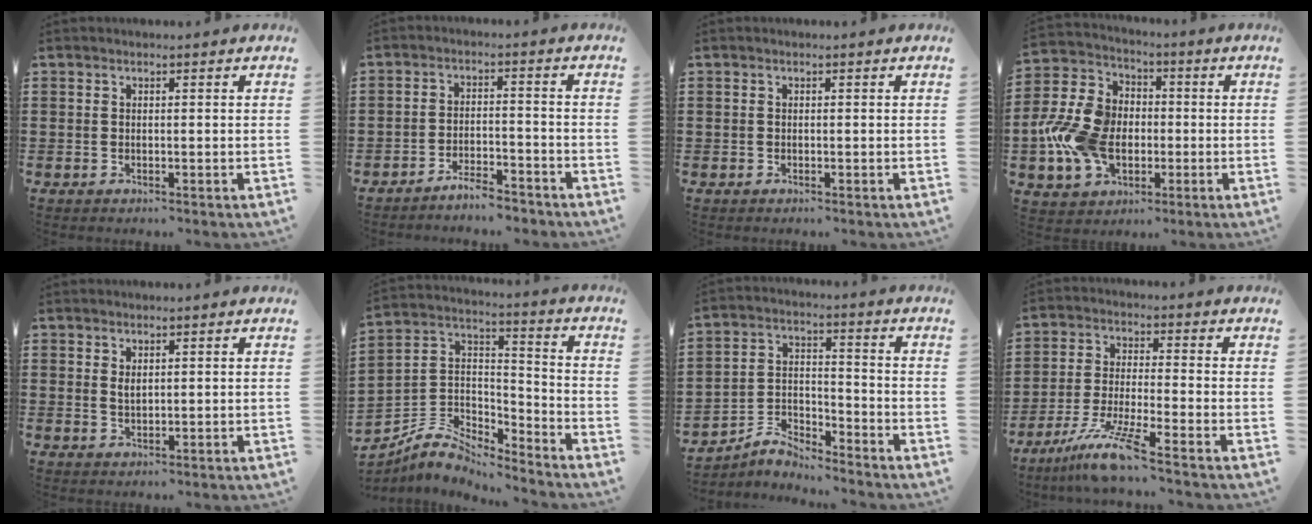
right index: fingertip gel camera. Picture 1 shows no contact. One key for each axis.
{"total": 4.2, "fx": -4.1, "fy": 0.5, "fz": 0.9, "tx": -0.017, "ty": 0.009, "tz": -0.083}
{"total": 0.0}
{"total": 12.2, "fx": -2.0, "fy": 8.9, "fz": 8.0, "tx": -0.209, "ty": 0.014, "tz": -0.038}
{"total": 1.4, "fx": 0.7, "fy": 0.7, "fz": 0.9, "tx": -0.021, "ty": 0.003, "tz": 0.013}
{"total": 6.0, "fx": -5.3, "fy": 2.6, "fz": 1.4, "tx": -0.052, "ty": 0.002, "tz": -0.110}
{"total": 5.1, "fx": -4.8, "fy": 1.3, "fz": 1.1, "tx": -0.029, "ty": 0.010, "tz": -0.098}
{"total": 8.9, "fx": -6.5, "fy": -0.2, "fz": 6.1, "tx": -0.136, "ty": -0.018, "tz": -0.128}